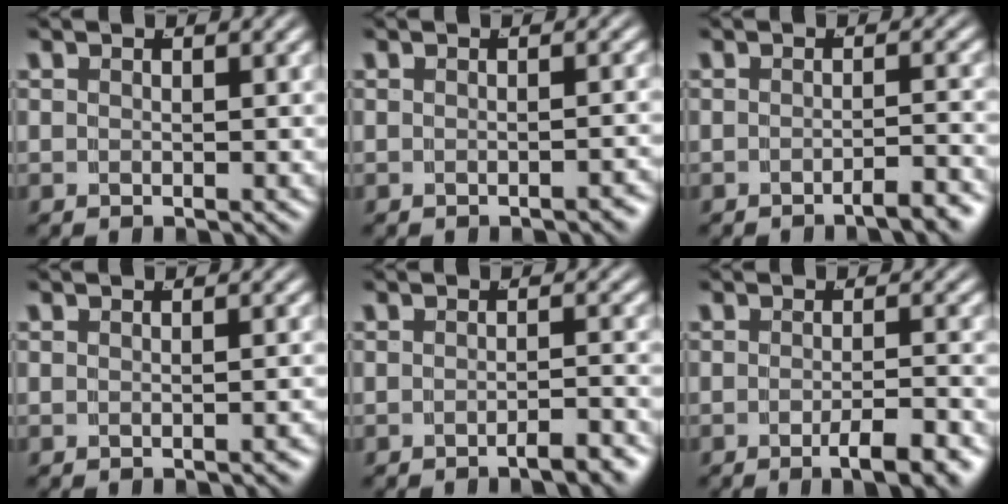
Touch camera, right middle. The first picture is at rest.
{"total": 1.1, "force": [-1.1, 0.0, 0.3], "torque": [-0.007, 0.003, -0.017]}
{"total": 2.5, "force": [-2.3, 0.0, 1.1], "torque": [-0.009, 0.005, -0.041]}
{"total": 0.7, "force": [-0.7, -0.1, 0.2], "torque": [-0.004, 0.004, -0.011]}
{"total": 2.3, "force": [-2.1, 0.0, 1.0], "torque": [-0.007, 0.005, -0.039]}
{"total": 3.5, "force": [-2.5, 0.2, 2.4], "torque": [-0.030, -0.003, -0.041]}